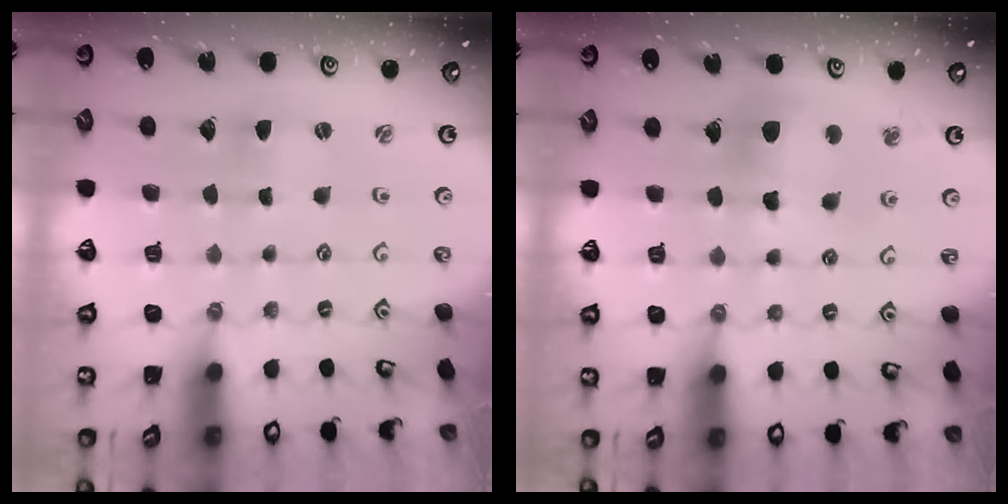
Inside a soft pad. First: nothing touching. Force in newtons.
{"total": 12.3, "press": 12.0, "slide": 2.6}